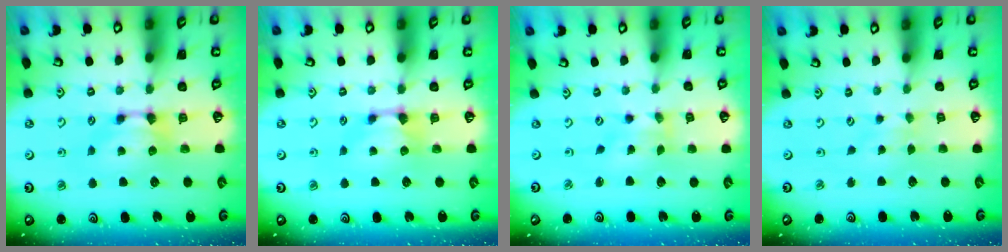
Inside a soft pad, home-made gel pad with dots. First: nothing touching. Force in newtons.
{"total": 0.0}
{"total": 2.2, "press": 2.0, "slide": 1.0}
{"total": 2.8, "press": 2.8, "slide": 0.2}